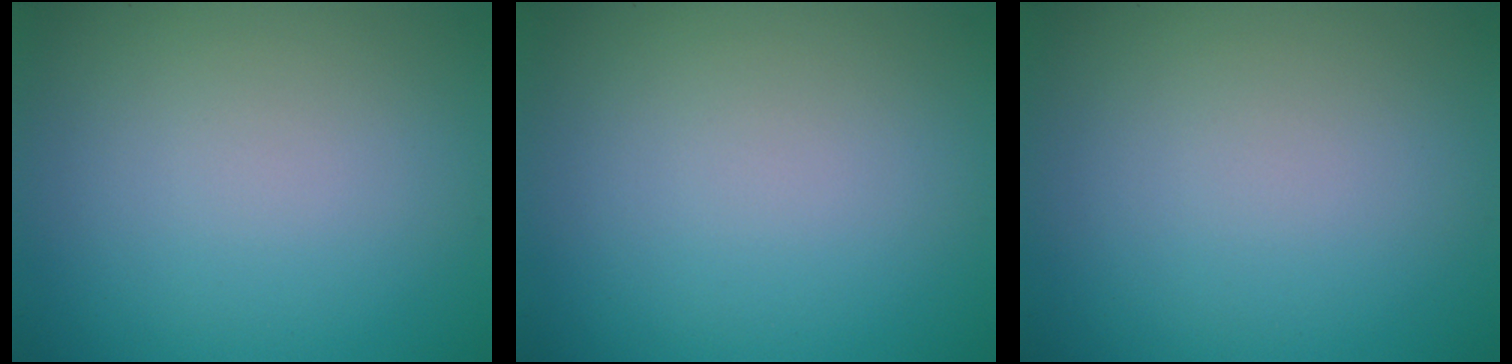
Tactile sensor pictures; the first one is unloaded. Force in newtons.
{"total": 0.0}
{"total": 0.0}